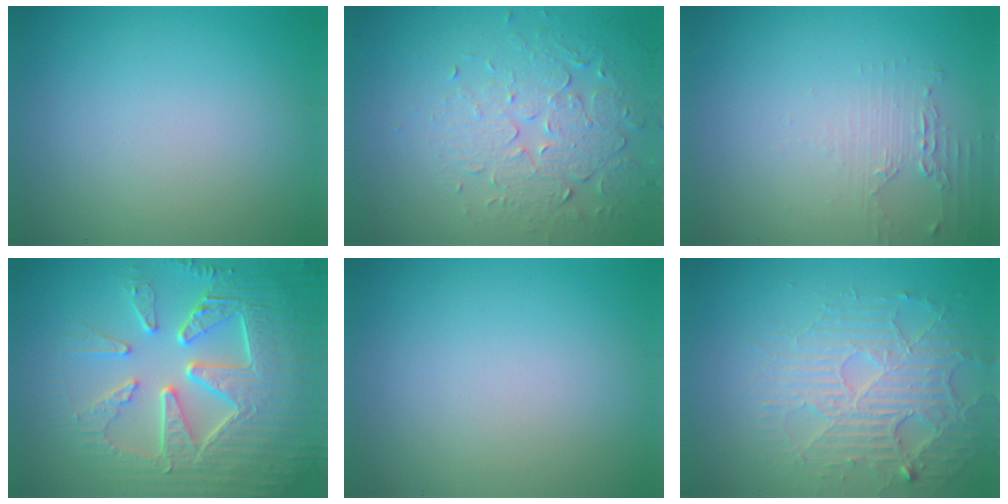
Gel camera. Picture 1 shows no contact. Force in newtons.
{"total": 5.3, "press": 3.7, "slide": 3.9}
{"total": 1.5, "press": 1.5, "slide": 0.4}
{"total": 8.9, "press": 6.5, "slide": 6.1}
{"total": 0.0}
{"total": 4.7, "press": 4.1, "slide": 2.3}